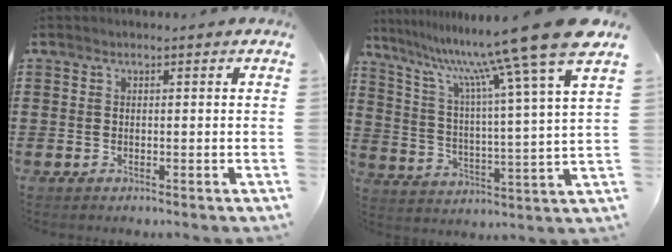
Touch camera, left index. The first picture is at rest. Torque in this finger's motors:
{"motor_torque": [0.88, -1.09, 1.06, 0.21]}